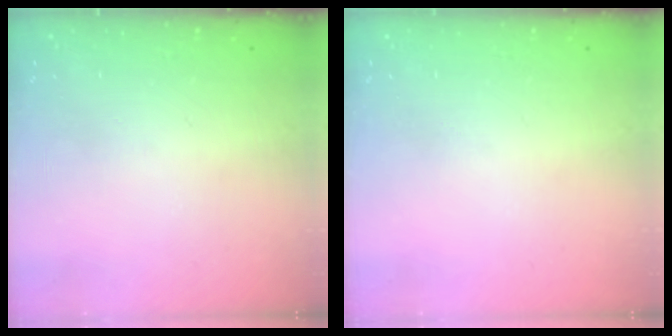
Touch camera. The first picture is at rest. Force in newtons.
{"total": 0.0}